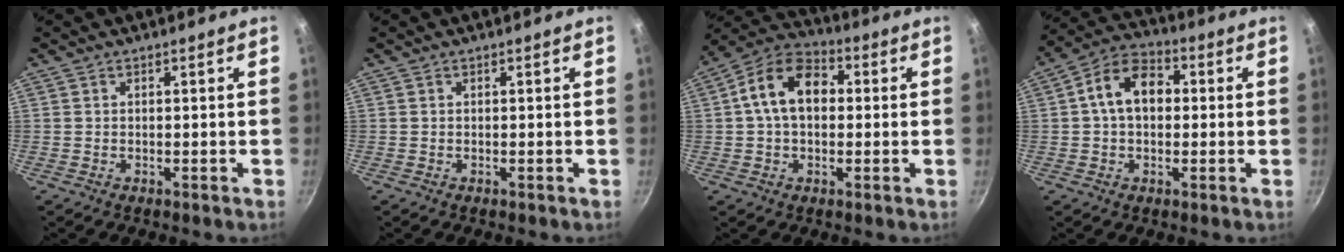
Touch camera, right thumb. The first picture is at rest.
{"total": 0.0}
{"total": 12.3, "force": [1.4, 8.4, 8.9], "torque": [-0.122, 0.031, 0.004]}
{"total": 10.6, "force": [1.1, 7.3, 7.6], "torque": [-0.098, 0.030, 0.002]}